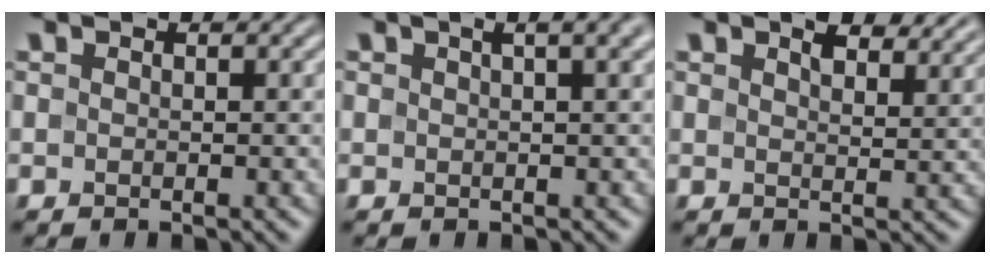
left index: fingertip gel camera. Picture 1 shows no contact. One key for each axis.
{"total": 4.1, "fx": 2.3, "fy": 1.5, "fz": 3.0, "tx": -0.025, "ty": 0.011, "tz": 0.018}
{"total": 3.9, "fx": 2.9, "fy": 1.5, "fz": 2.2, "tx": -0.037, "ty": 0.000, "tz": 0.041}